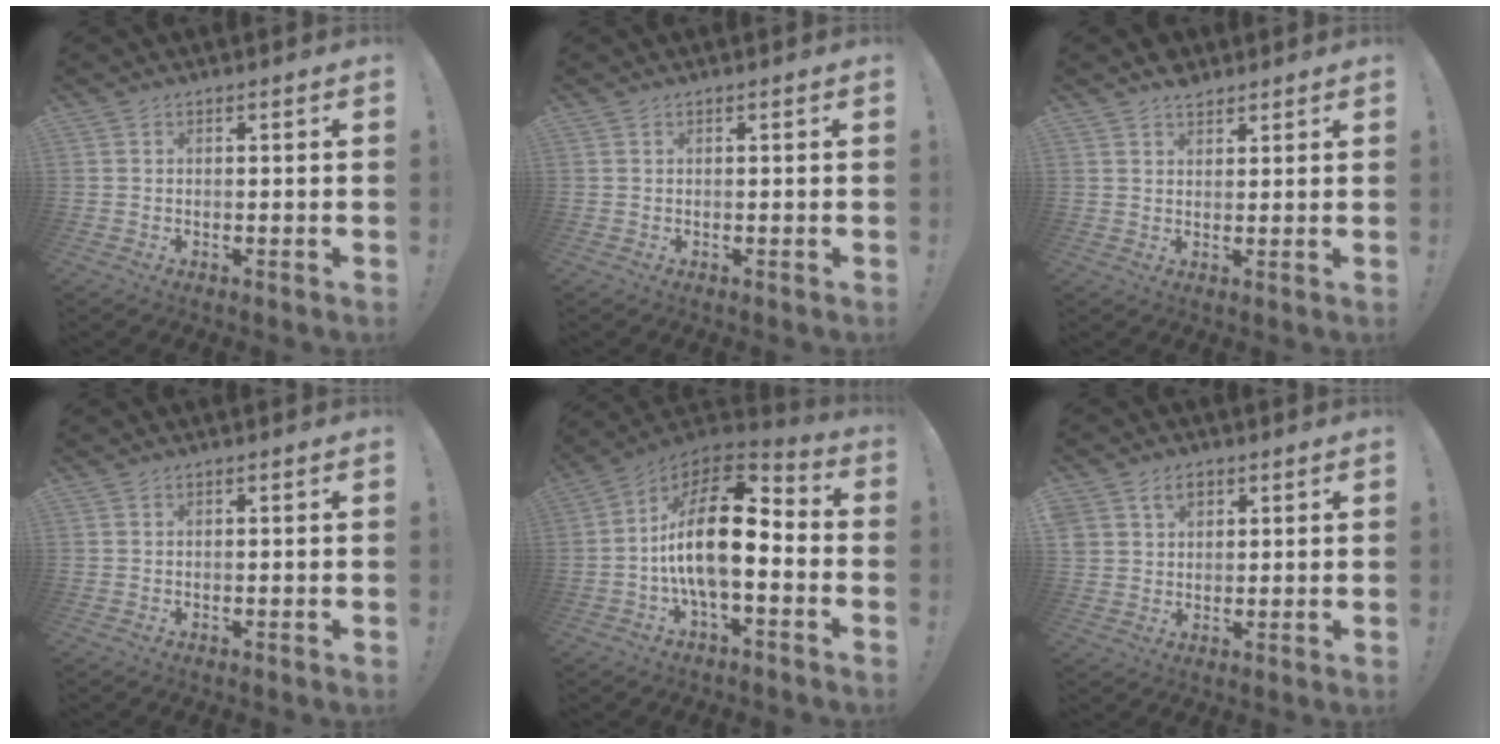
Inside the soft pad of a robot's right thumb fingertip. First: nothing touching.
{"total": 0.0}
{"total": 3.4, "force": [2.8, 1.9, 0.8], "torque": [-0.004, -0.017, 0.049]}
{"total": 0.0}
{"total": 18.5, "force": [-1.6, 7.9, 16.6], "torque": [-0.305, 0.016, -0.025]}
{"total": 4.8, "force": [2.2, 4.1, 1.1], "torque": [-0.015, -0.009, 0.042]}